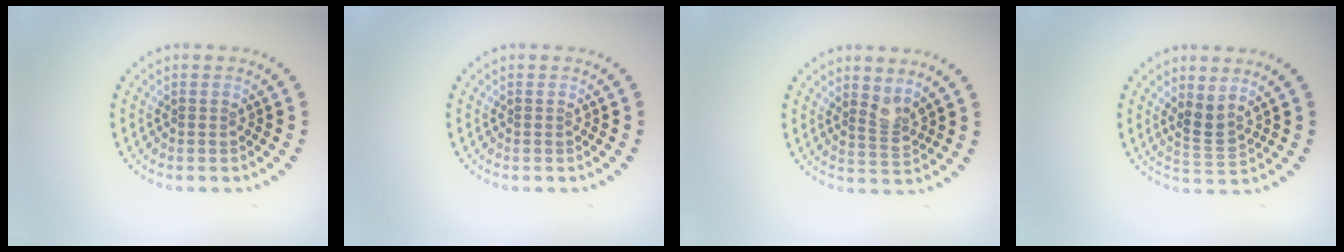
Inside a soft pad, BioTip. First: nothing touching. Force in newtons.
{"total": 0.0}
{"total": 2.0, "press": 1.5, "slide": 1.3}
{"total": 2.3, "press": 1.6, "slide": 1.6}